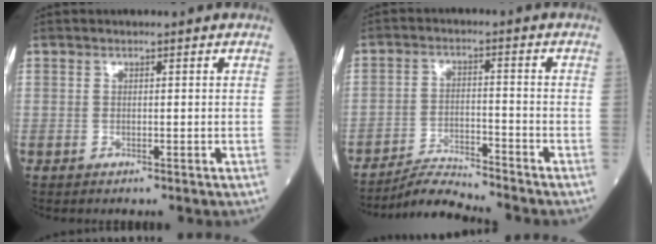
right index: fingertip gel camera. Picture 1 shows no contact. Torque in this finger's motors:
{"motor_torque": [0.08, -0.13, 0.08, -0.01]}